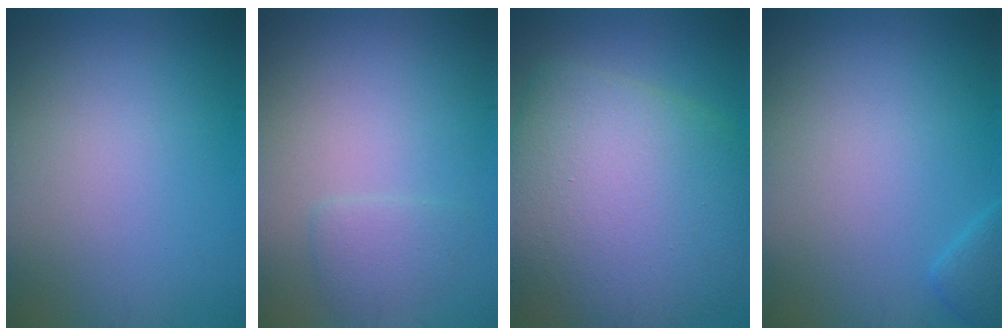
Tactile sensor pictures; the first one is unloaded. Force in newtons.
{"total": 1.7, "press": 1.6, "slide": 0.2}
{"total": 12.3, "press": 12.2, "slide": 0.8}
{"total": 1.3, "press": 1.3, "slide": 0.1}